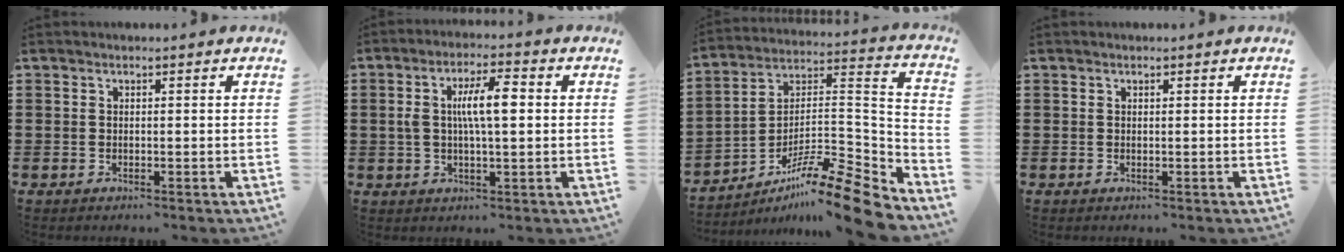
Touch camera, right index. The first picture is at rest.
{"total": 7.4, "force": [0.9, 2.3, 7.0], "torque": [-0.135, 0.010, 0.013]}
{"total": 13.5, "force": [-10.9, 1.4, 7.9], "torque": [-0.117, 0.026, -0.207]}
{"total": 0.0}